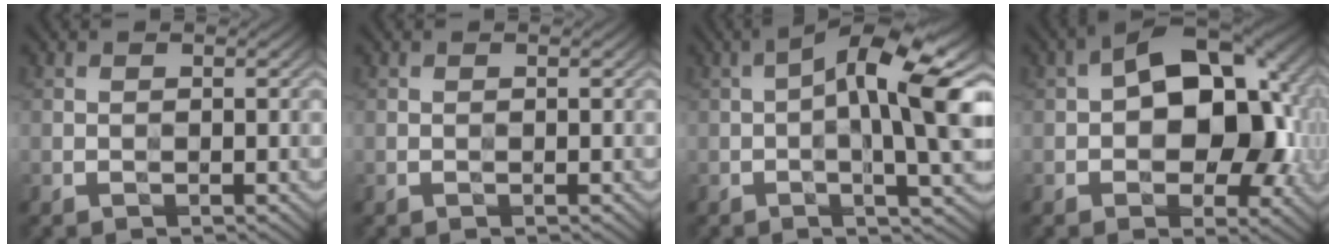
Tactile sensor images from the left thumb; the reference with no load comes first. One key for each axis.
{"total": 0.0}
{"total": 11.5, "fx": 0.4, "fy": 3.1, "fz": 11.1, "tx": -0.173, "ty": 0.013, "tz": -0.001}
{"total": 14.1, "fx": 1.1, "fy": 8.3, "fz": 11.4, "tx": -0.149, "ty": 0.020, "tz": 0.009}